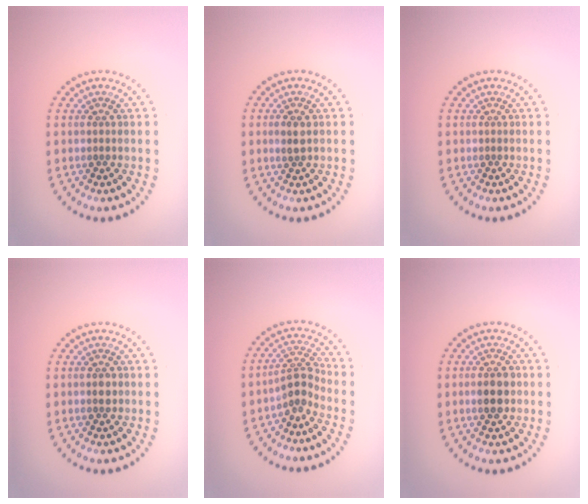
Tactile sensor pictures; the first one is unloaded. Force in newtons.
{"total": 1.3, "press": 1.3, "slide": 0.5}
{"total": 0.0}
{"total": 1.0, "press": 1.0, "slide": 0.0}
{"total": 2.6, "press": 1.7, "slide": 1.9}
{"total": 2.5, "press": 2.5, "slide": 0.2}